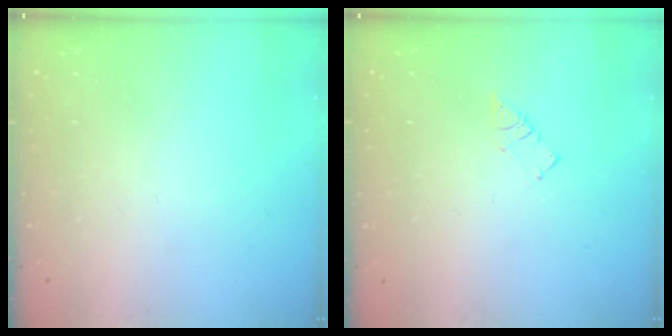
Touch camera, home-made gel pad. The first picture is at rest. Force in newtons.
{"total": 2.6, "press": 2.6, "slide": 0.3}